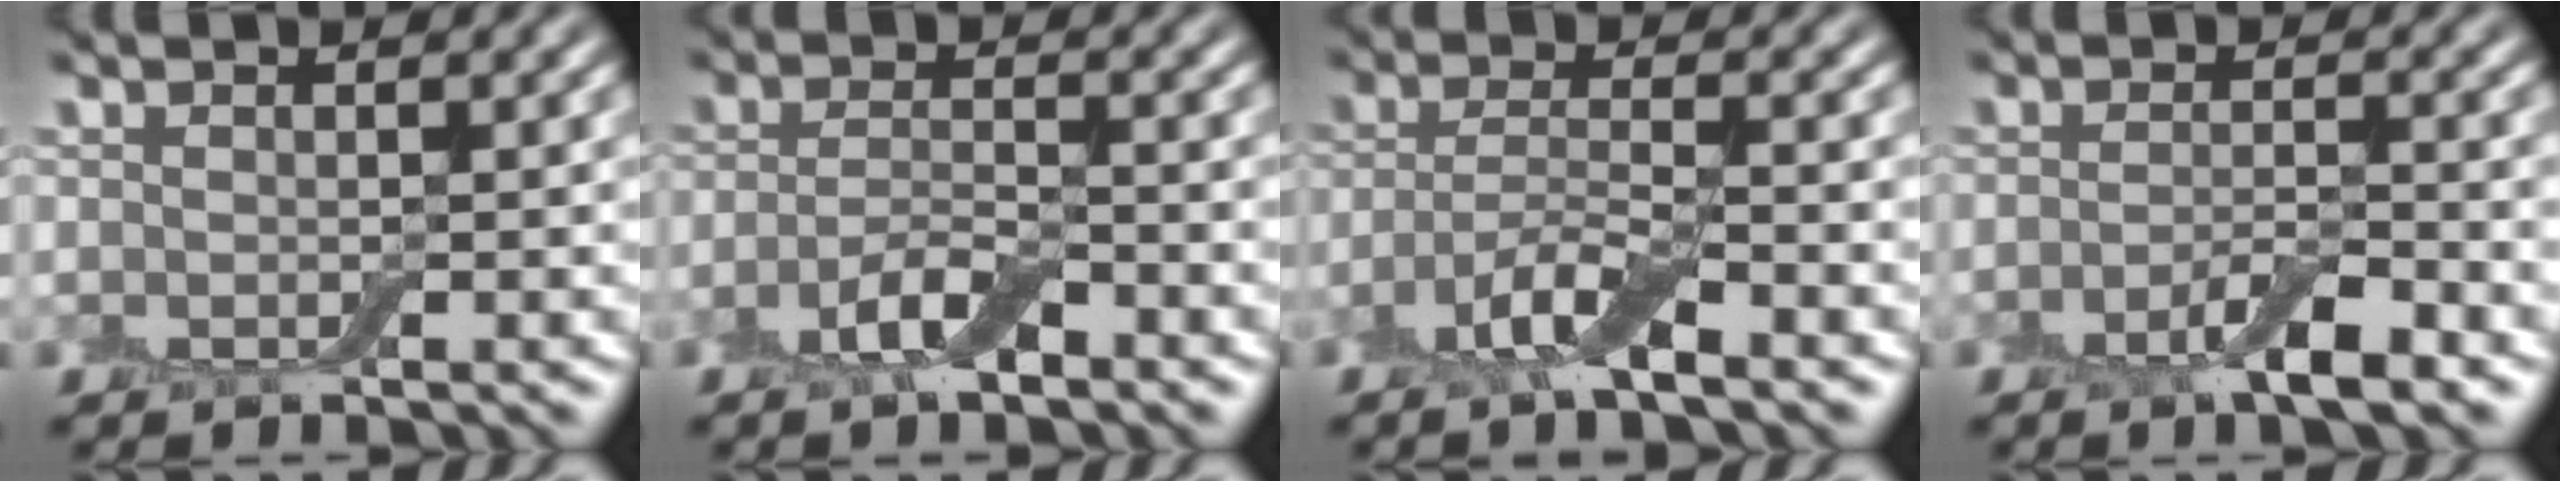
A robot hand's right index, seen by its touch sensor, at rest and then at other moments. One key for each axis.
{"total": 3.1, "fx": -1.8, "fy": 1.0, "fz": 2.3, "tx": -0.051, "ty": 0.003, "tz": -0.042}
{"total": 3.8, "fx": -2.3, "fy": 0.7, "fz": 2.9, "tx": -0.060, "ty": 0.000, "tz": -0.055}
{"total": 3.2, "fx": -1.7, "fy": 0.7, "fz": 2.6, "tx": -0.046, "ty": 0.002, "tz": -0.037}